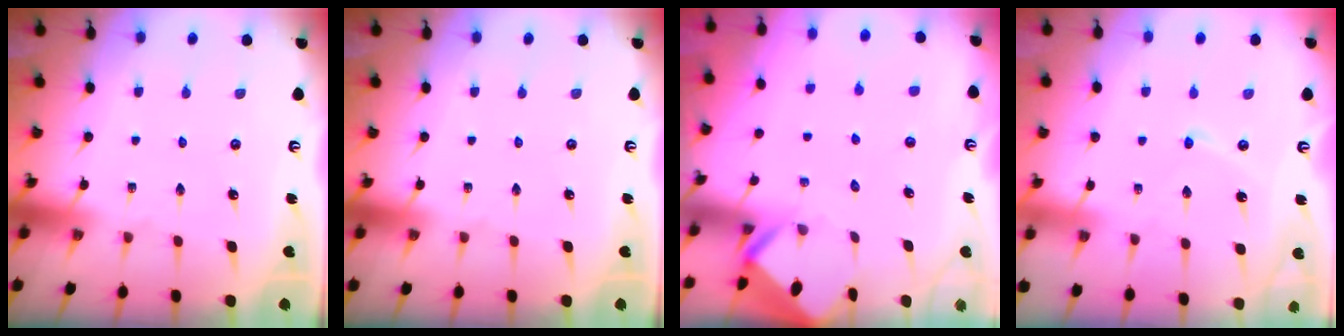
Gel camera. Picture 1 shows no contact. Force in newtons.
{"total": 0.0}
{"total": 3.0, "press": 3.0, "slide": 0.3}
{"total": 3.8, "press": 3.7, "slide": 0.6}